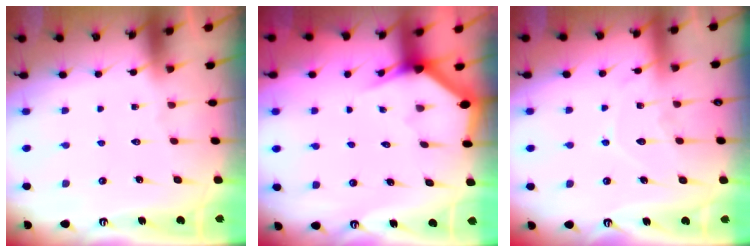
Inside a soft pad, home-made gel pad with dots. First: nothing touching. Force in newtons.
{"total": 2.6, "press": 2.6, "slide": 0.1}
{"total": 8.5, "press": 8.5, "slide": 0.7}